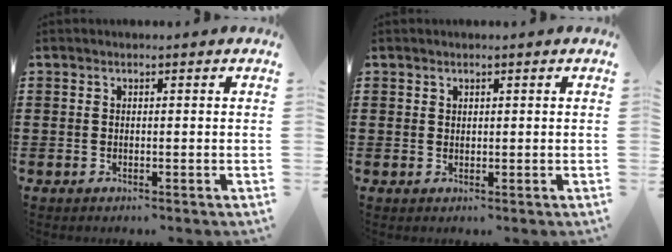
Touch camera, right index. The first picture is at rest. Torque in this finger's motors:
{"motor_torque": [-0.21, 0.72, -0.08, -0.01]}